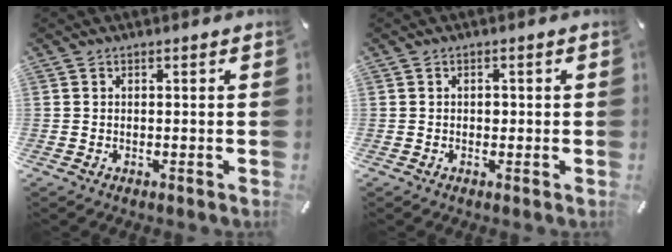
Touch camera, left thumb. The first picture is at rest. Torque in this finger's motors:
{"motor_torque": [0.28, 0.49, -0.04, -0.10, 0.00]}